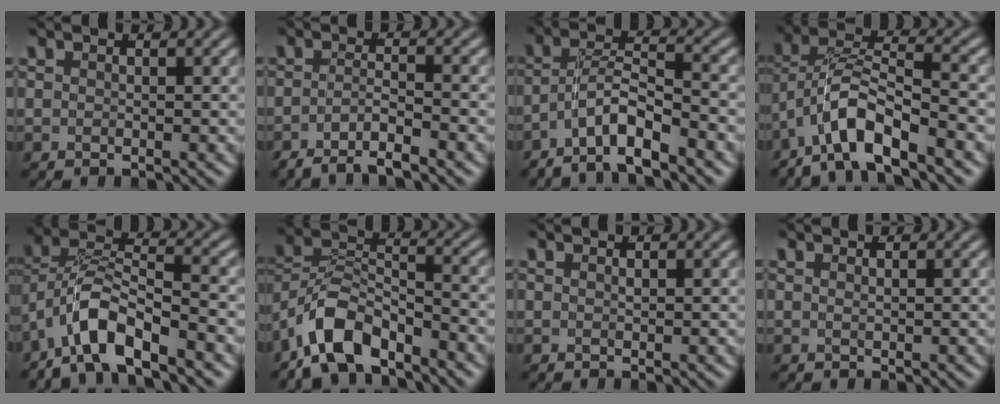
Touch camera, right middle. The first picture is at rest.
{"total": 4.0, "force": [-3.7, 0.4, 1.6], "torque": [-0.027, -0.013, -0.060]}
{"total": 4.9, "force": [-3.2, 1.8, 3.3], "torque": [-0.060, -0.008, -0.054]}
{"total": 5.8, "force": [-1.8, 3.6, 4.2], "torque": [-0.099, -0.013, -0.028]}
{"total": 5.5, "force": [-2.2, 3.3, 3.7], "torque": [-0.090, -0.009, -0.034]}
{"total": 6.5, "force": [-3.7, 3.9, 3.6], "torque": [-0.078, -0.015, -0.062]}
{"total": 0.0}
{"total": 0.6, "force": [0.3, -0.6, 0.1], "torque": [0.001, -0.004, 0.009]}